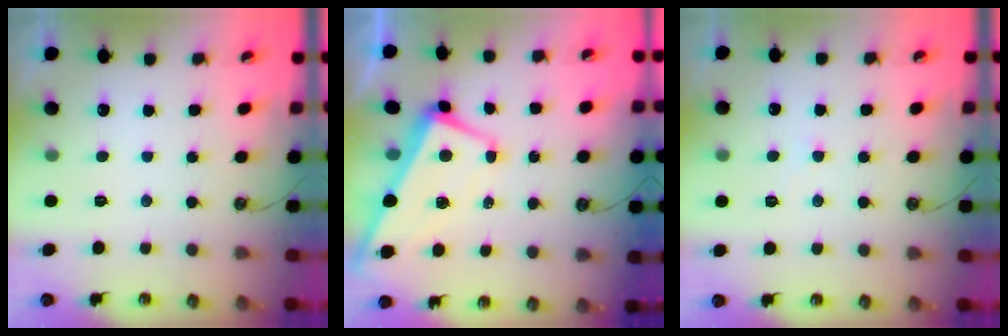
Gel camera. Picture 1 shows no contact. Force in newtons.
{"total": 1.5, "press": 1.3, "slide": 0.8}
{"total": 1.3, "press": 1.2, "slide": 0.4}